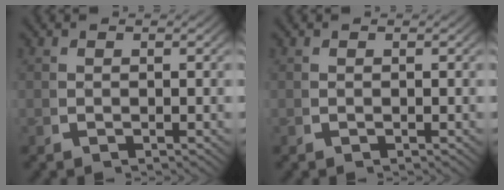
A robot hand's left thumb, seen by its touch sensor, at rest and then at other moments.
{"total": 0.0}